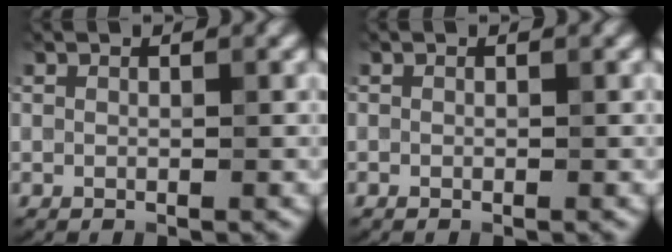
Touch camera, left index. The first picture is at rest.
{"total": 0.0}